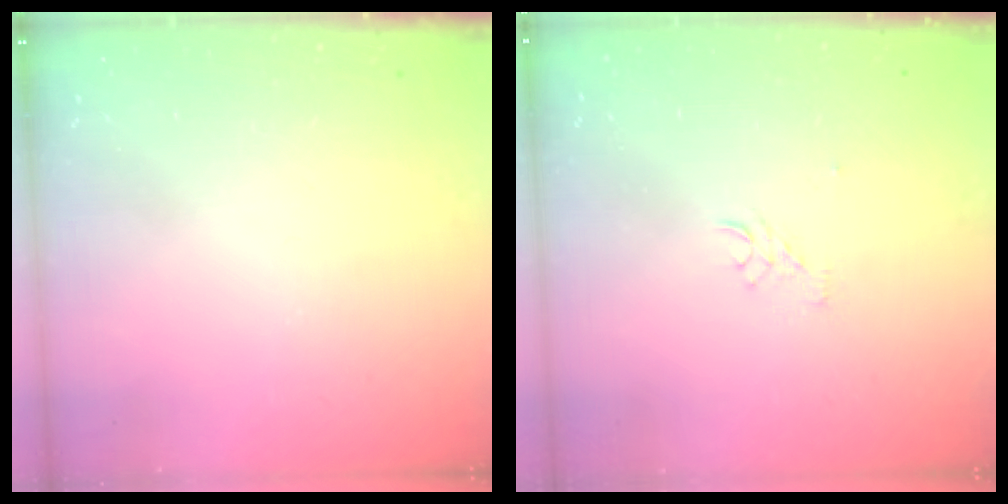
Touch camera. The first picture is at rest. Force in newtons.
{"total": 2.6, "press": 2.6, "slide": 0.1}